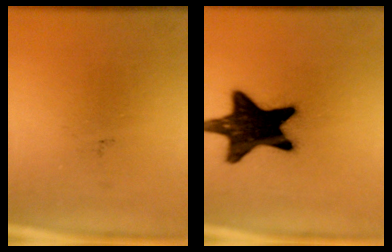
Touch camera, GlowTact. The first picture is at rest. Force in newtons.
{"total": 18.1}